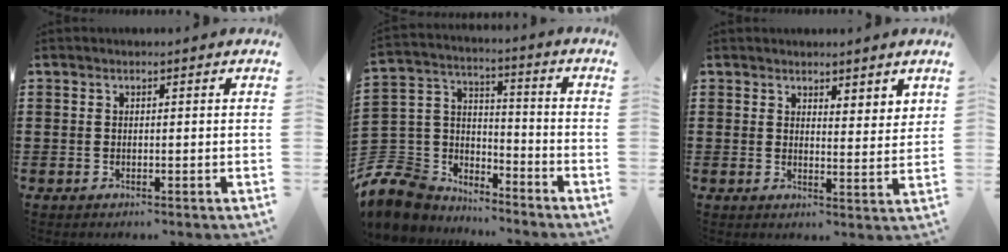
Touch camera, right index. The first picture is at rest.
{"total": 8.3, "force": [-6.3, 5.2, 1.4], "torque": [-0.085, -0.005, -0.129]}
{"total": 2.6, "force": [2.5, 0.6, 0.0], "torque": [-0.009, -0.001, 0.048]}